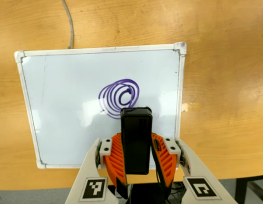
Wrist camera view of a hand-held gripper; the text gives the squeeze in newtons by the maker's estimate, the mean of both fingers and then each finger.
{"total": 4.4, "left": 3.1, "right": 5.6}